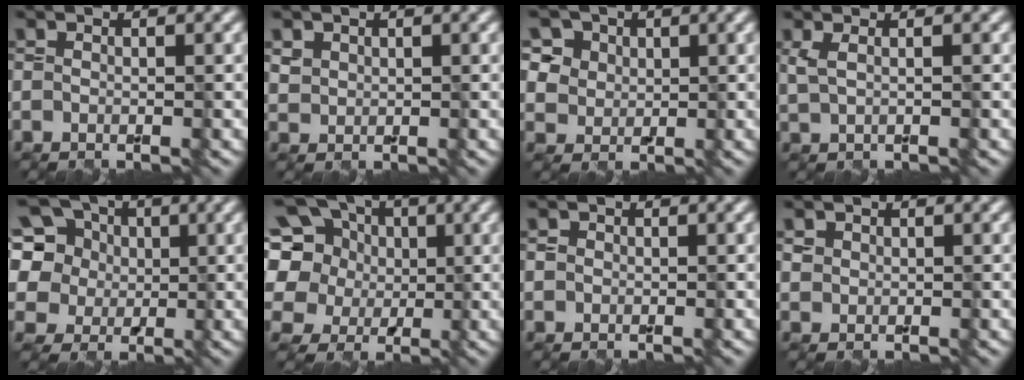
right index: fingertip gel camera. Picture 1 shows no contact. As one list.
[{"total": 1.2, "force": [0.8, 0.9, 0.2], "torque": [-0.006, -0.002, 0.020]}, {"total": 8.5, "force": [4.6, 6.3, 3.4], "torque": [-0.082, 0.015, 0.070]}, {"total": 1.9, "force": [0.9, 0.7, 1.4], "torque": [-0.025, -0.003, 0.017]}, {"total": 12.6, "force": [4.5, 10.4, 5.4], "torque": [-0.148, 0.035, 0.072]}, {"total": 12.7, "force": [4.0, 10.3, 6.3], "torque": [-0.166, 0.034, 0.043]}, {"total": 0.6, "force": [0.1, 0.6, 0.0], "torque": [0.005, -0.002, 0.000]}, {"total": 0.9, "force": [0.4, 0.7, 0.1], "torque": [0.000, -0.003, 0.012]}]